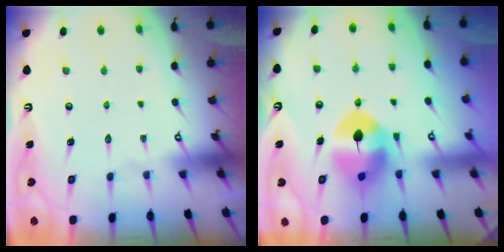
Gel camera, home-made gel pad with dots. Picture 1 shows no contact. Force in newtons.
{"total": 9.8, "press": 9.7, "slide": 1.5}